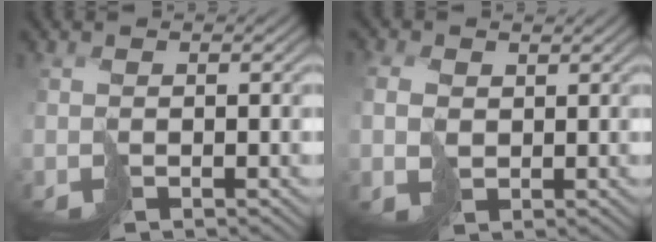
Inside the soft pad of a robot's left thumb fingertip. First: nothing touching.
{"total": 2.6, "force": [0.7, 2.2, 1.3], "torque": [-0.043, 0.002, 0.016]}